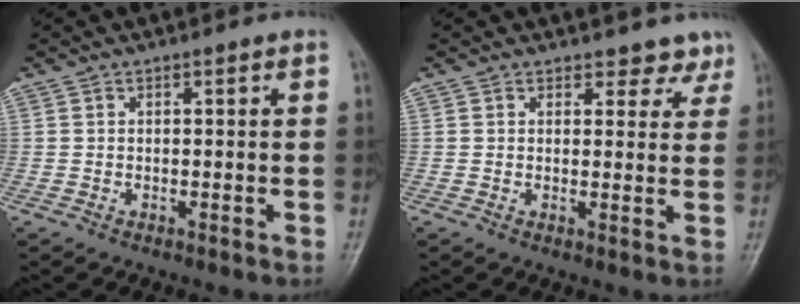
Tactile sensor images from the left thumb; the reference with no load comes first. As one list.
[{"total": 5.9, "force": [5.1, 3.1, 0.4], "torque": [0.034, -0.029, 0.040]}]